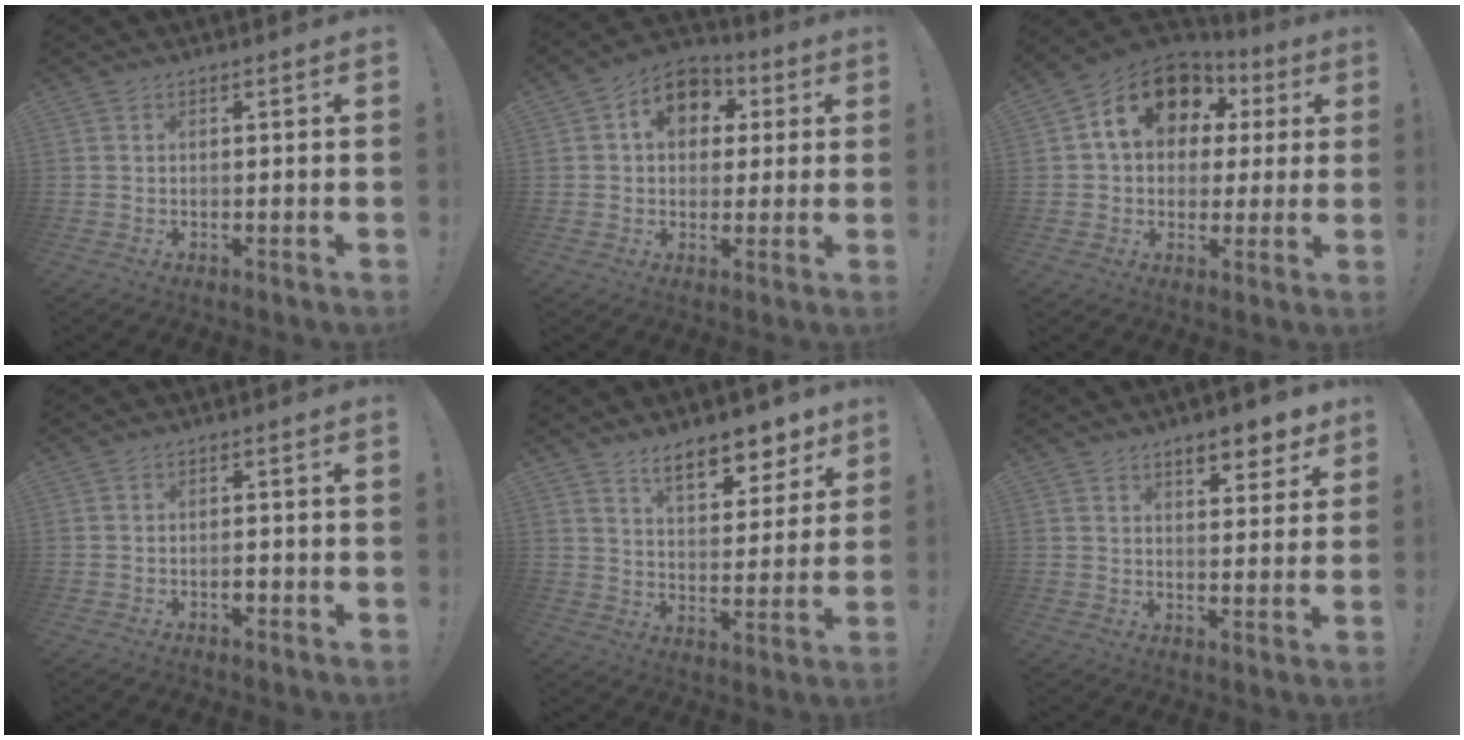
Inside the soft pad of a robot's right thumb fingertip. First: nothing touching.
{"total": 11.1, "force": [3.2, 8.8, 6.0], "torque": [-0.075, -0.002, 0.060]}
{"total": 16.4, "force": [6.8, 11.6, 9.3], "torque": [-0.140, -0.024, 0.126]}
{"total": 1.8, "force": [-1.1, 0.9, 1.2], "torque": [-0.011, -0.002, -0.020]}
{"total": 12.3, "force": [8.8, 5.1, 6.9], "torque": [-0.095, -0.055, 0.155]}
{"total": 7.9, "force": [5.6, 2.8, 4.8], "torque": [-0.051, -0.034, 0.094]}